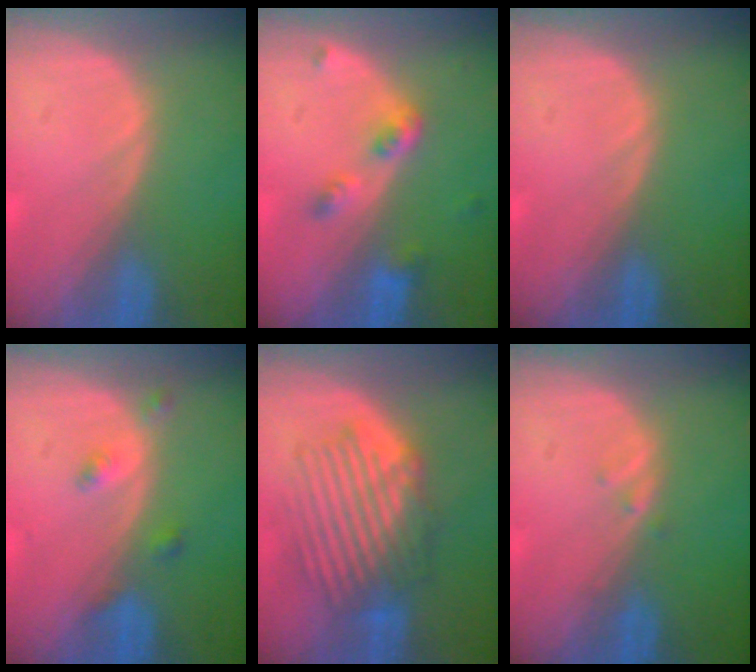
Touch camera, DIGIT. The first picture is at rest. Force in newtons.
{"total": 4.2, "press": 3.8, "slide": 1.7}
{"total": 0.0}
{"total": 2.5, "press": 2.5, "slide": 0.2}
{"total": 8.3, "press": 8.0, "slide": 2.4}
{"total": 0.8, "press": 0.8, "slide": 0.1}